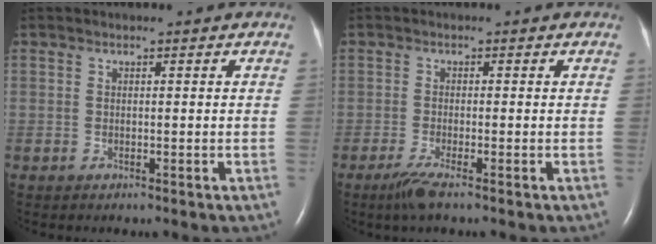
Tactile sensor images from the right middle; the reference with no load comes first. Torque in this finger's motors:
{"motor_torque": [0.67, -0.49, 0.12, 0.03]}